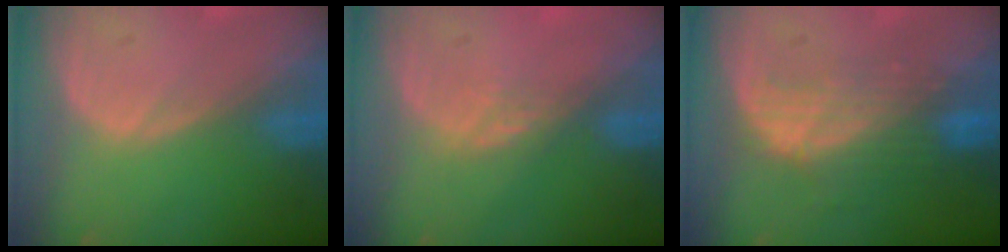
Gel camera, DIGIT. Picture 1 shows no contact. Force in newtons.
{"total": 2.4, "press": 1.9, "slide": 1.4}
{"total": 7.5, "press": 6.9, "slide": 2.8}